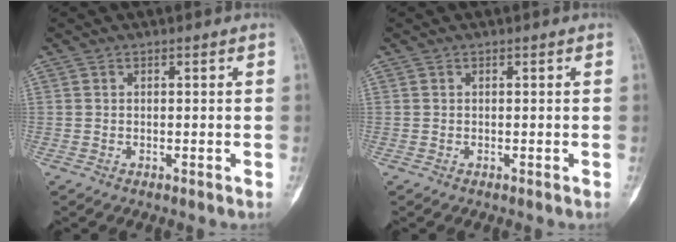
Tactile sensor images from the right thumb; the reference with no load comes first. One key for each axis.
{"total": 0.0}